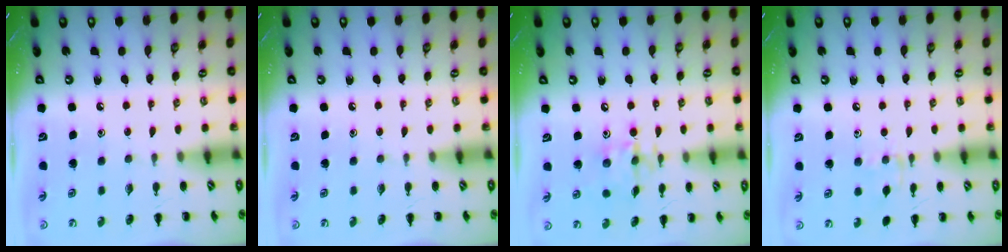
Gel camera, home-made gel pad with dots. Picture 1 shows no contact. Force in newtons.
{"total": 0.0}
{"total": 9.7, "press": 9.6, "slide": 0.9}
{"total": 6.0, "press": 5.7, "slide": 1.8}